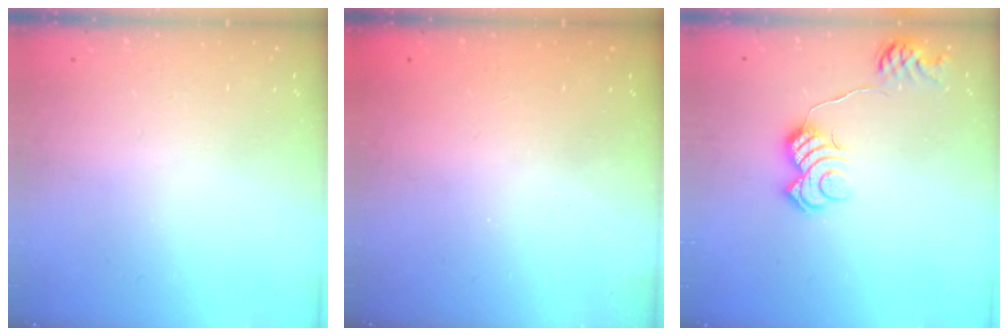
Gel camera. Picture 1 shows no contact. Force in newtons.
{"total": 2.4, "press": 2.3, "slide": 0.8}
{"total": 11.2, "press": 11.2, "slide": 0.1}